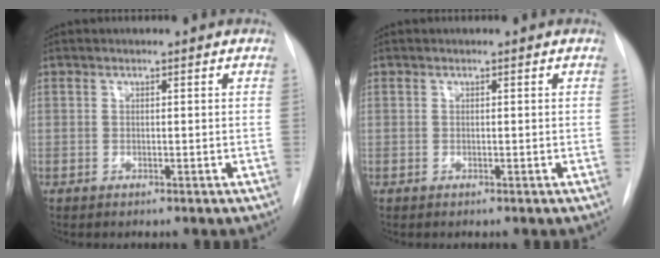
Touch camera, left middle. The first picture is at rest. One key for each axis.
{"total": 0.0}